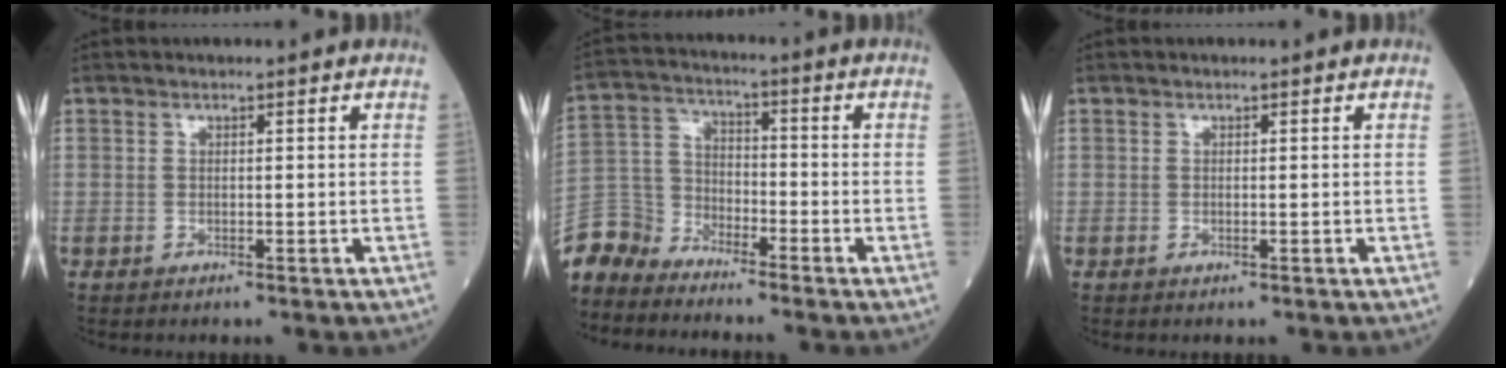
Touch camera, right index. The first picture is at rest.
{"total": 7.7, "force": [-7.3, 2.5, -0.3], "torque": [-0.002, 0.021, -0.155]}
{"total": 0.0}